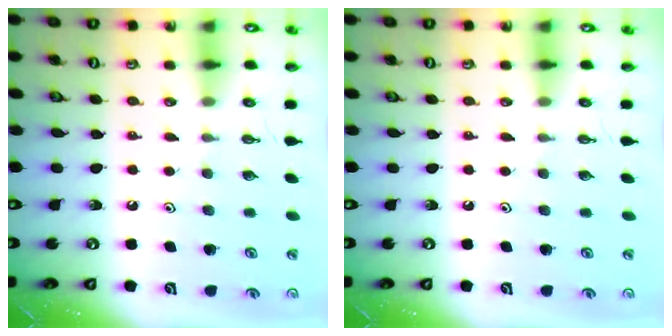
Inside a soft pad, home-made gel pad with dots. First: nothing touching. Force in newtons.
{"total": 0.0}